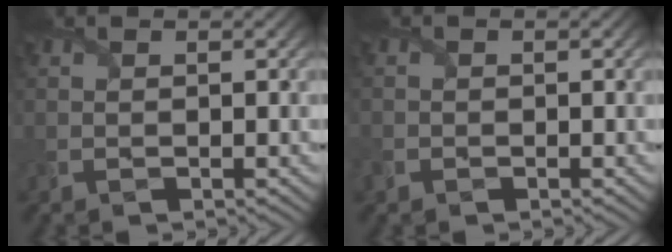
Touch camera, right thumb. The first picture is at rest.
{"total": 1.4, "force": [-0.8, 1.1, 0.2], "torque": [-0.005, -0.008, -0.019]}